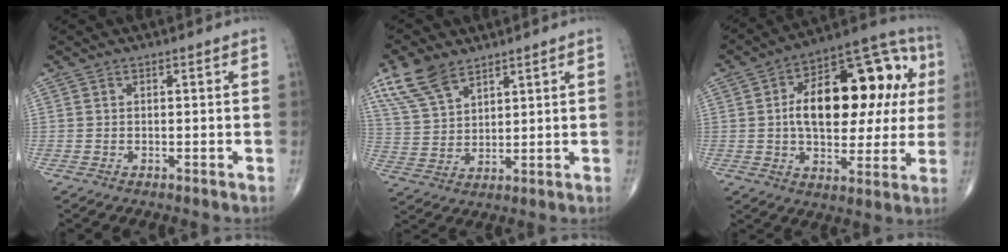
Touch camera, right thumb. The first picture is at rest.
{"total": 9.7, "force": [6.5, 4.9, 5.3], "torque": [-0.100, -0.017, 0.137]}
{"total": 24.6, "force": [3.6, 13.0, 20.5], "torque": [-0.270, 0.028, 0.048]}